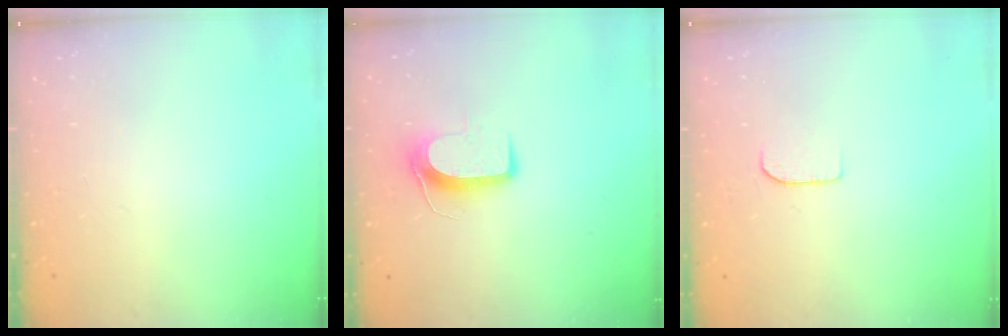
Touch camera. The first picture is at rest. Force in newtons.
{"total": 8.9, "press": 8.9, "slide": 0.7}
{"total": 5.0, "press": 5.0, "slide": 0.5}